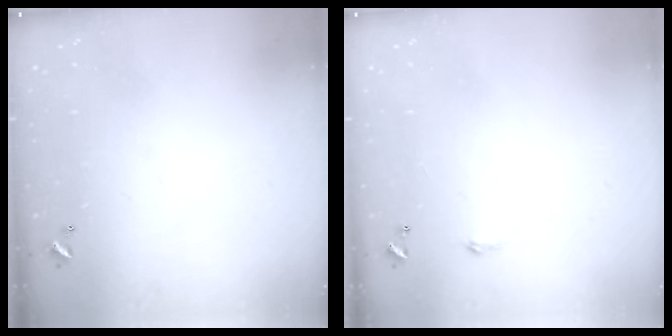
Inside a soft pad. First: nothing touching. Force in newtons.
{"total": 1.8, "press": 1.8, "slide": 0.3}